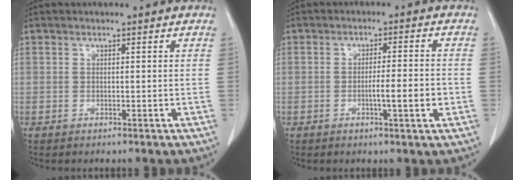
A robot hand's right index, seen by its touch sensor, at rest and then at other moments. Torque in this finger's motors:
{"motor_torque": [0.54, -0.17, 0.10, 0.08]}